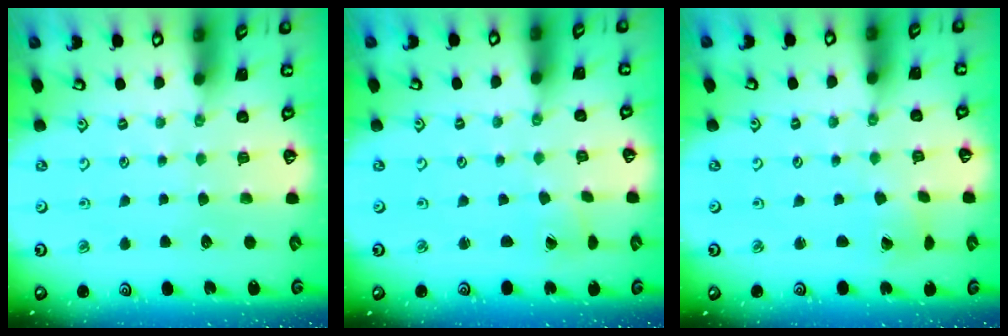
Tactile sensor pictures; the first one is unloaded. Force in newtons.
{"total": 0.8, "press": 0.8, "slide": 0.1}
{"total": 1.2, "press": 1.2, "slide": 0.2}